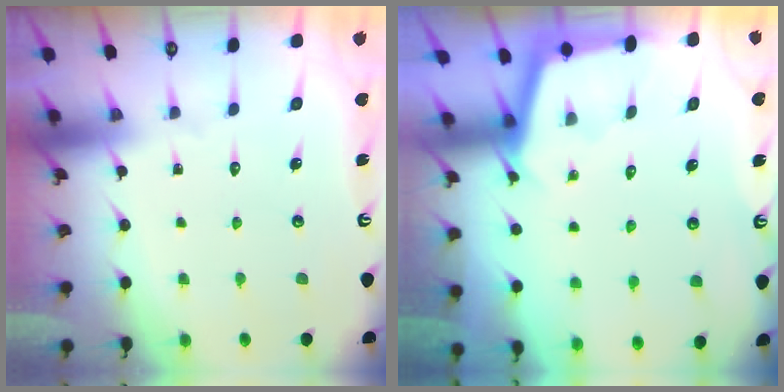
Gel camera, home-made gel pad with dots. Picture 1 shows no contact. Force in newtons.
{"total": 2.2, "press": 2.2, "slide": 0.2}